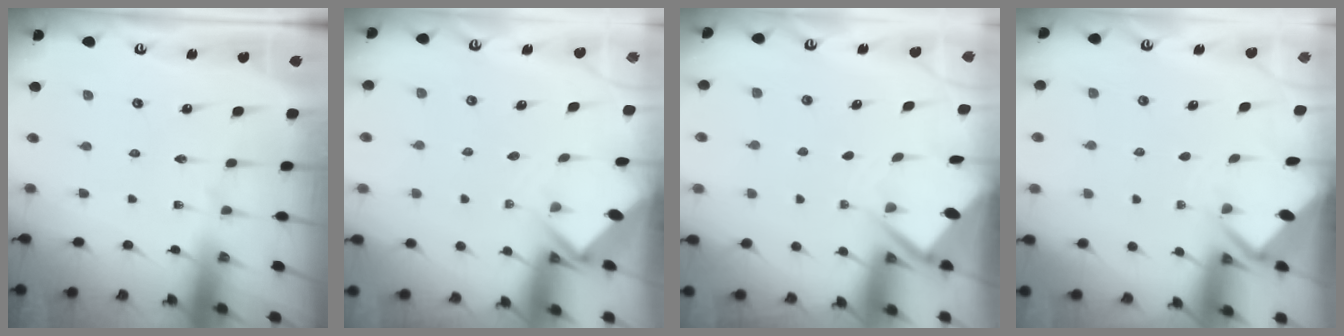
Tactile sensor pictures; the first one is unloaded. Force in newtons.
{"total": 2.8, "press": 2.8, "slide": 0.2}
{"total": 4.0, "press": 4.0, "slide": 0.1}
{"total": 2.9, "press": 2.9, "slide": 0.2}